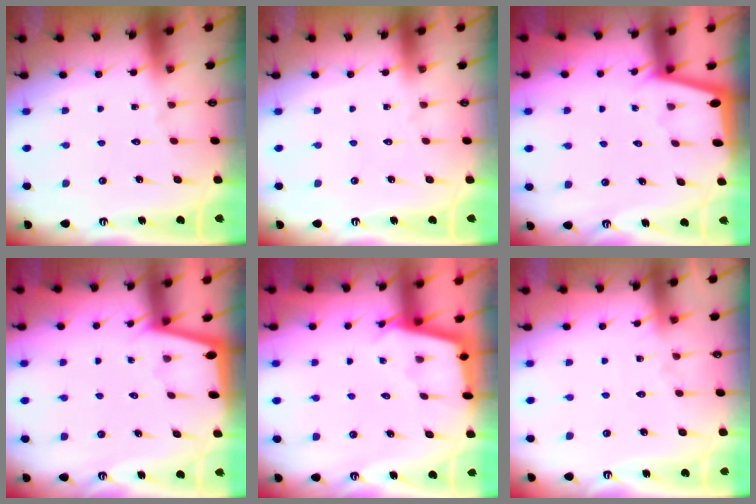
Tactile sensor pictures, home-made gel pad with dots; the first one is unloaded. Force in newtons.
{"total": 0.0}
{"total": 1.3, "press": 1.3, "slide": 0.2}
{"total": 1.3, "press": 1.3, "slide": 0.2}
{"total": 2.5, "press": 2.5, "slide": 0.2}
{"total": 2.8, "press": 2.8, "slide": 0.4}